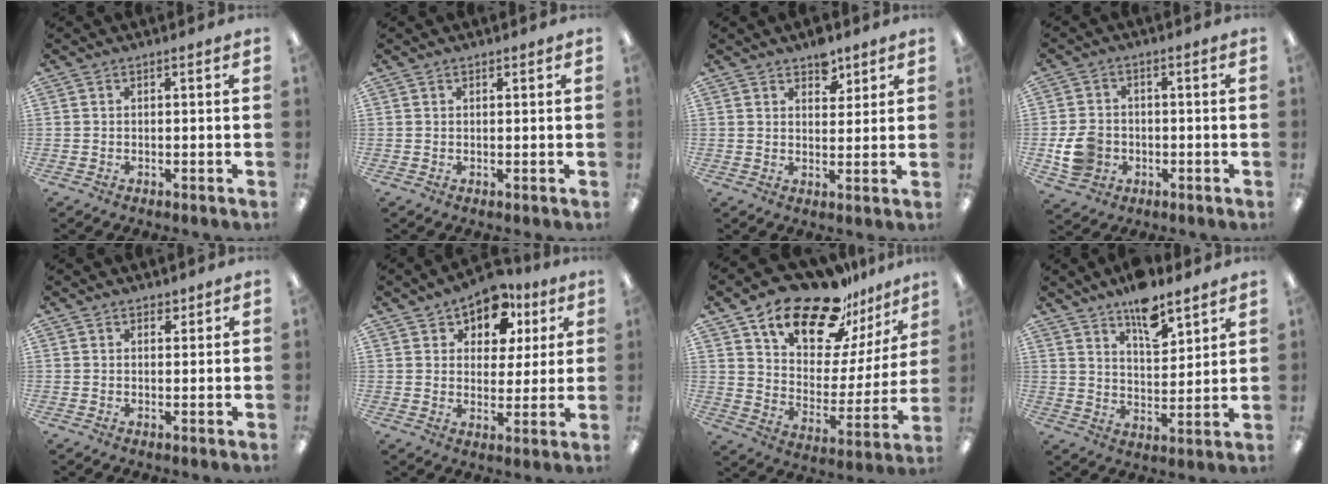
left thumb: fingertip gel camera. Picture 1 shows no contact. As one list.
[{"total": 0.7, "force": [0.6, 0.4, 0.2], "torque": [-0.004, 0.000, 0.011]}, {"total": 5.6, "force": [4.1, 3.1, 2.1], "torque": [-0.014, -0.022, 0.068]}, {"total": 7.5, "force": [-2.0, 6.2, 3.6], "torque": [-0.070, 0.008, -0.036]}, {"total": 1.8, "force": [1.5, 0.9, 0.4], "torque": [-0.001, -0.004, 0.027]}, {"total": 10.0, "force": [6.8, 6.3, 3.9], "torque": [-0.063, -0.035, 0.123]}, {"total": 21.6, "force": [17.2, 9.5, 8.9], "torque": [-0.158, -0.116, 0.300]}, {"total": 10.5, "force": [8.1, 4.1, 5.3], "torque": [-0.072, -0.051, 0.139]}]